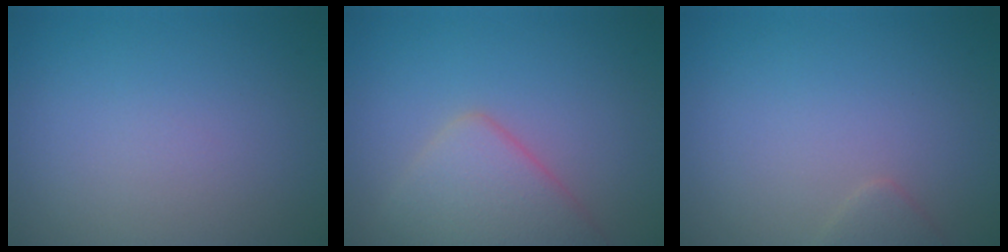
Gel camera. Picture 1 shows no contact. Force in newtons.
{"total": 4.5, "press": 4.5, "slide": 0.2}
{"total": 1.2, "press": 1.2, "slide": 0.1}